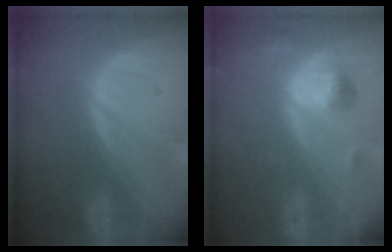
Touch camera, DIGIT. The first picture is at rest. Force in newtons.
{"total": 5.0, "press": 4.9, "slide": 1.0}